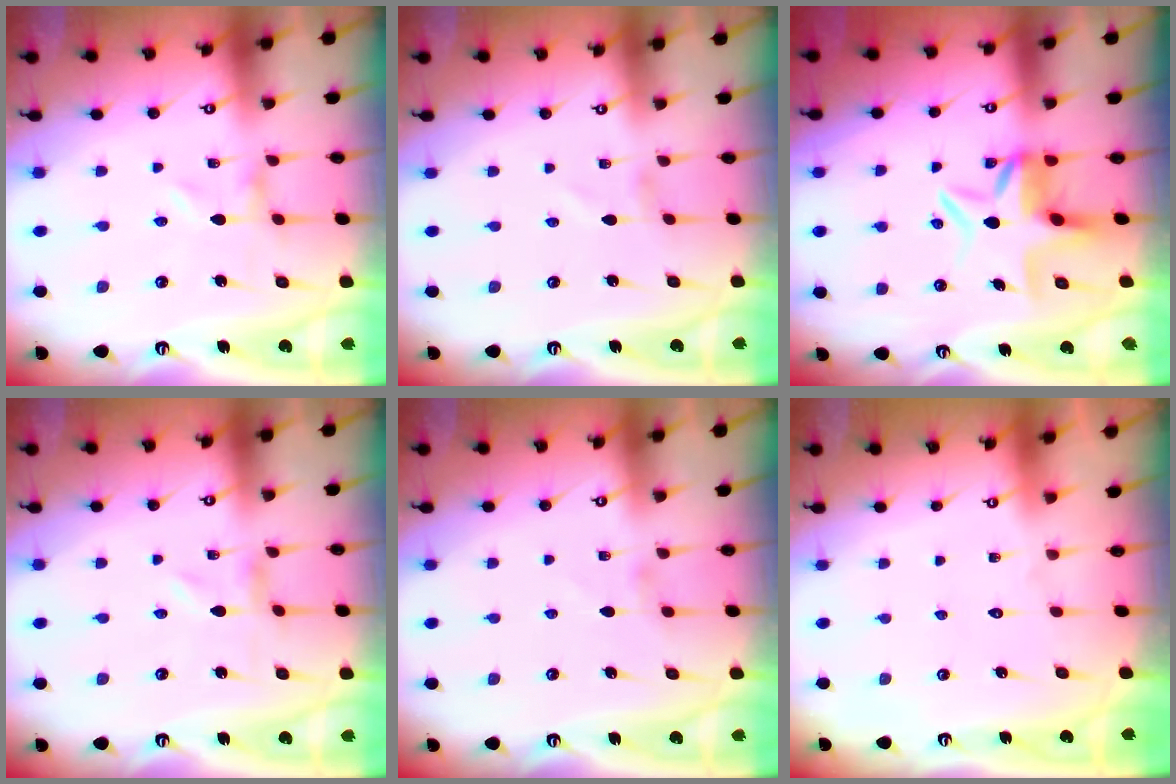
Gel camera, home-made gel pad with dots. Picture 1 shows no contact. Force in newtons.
{"total": 1.5, "press": 1.5, "slide": 0.1}
{"total": 7.4, "press": 7.3, "slide": 0.8}
{"total": 0.0}
{"total": 0.0}
{"total": 1.5, "press": 1.5, "slide": 0.1}